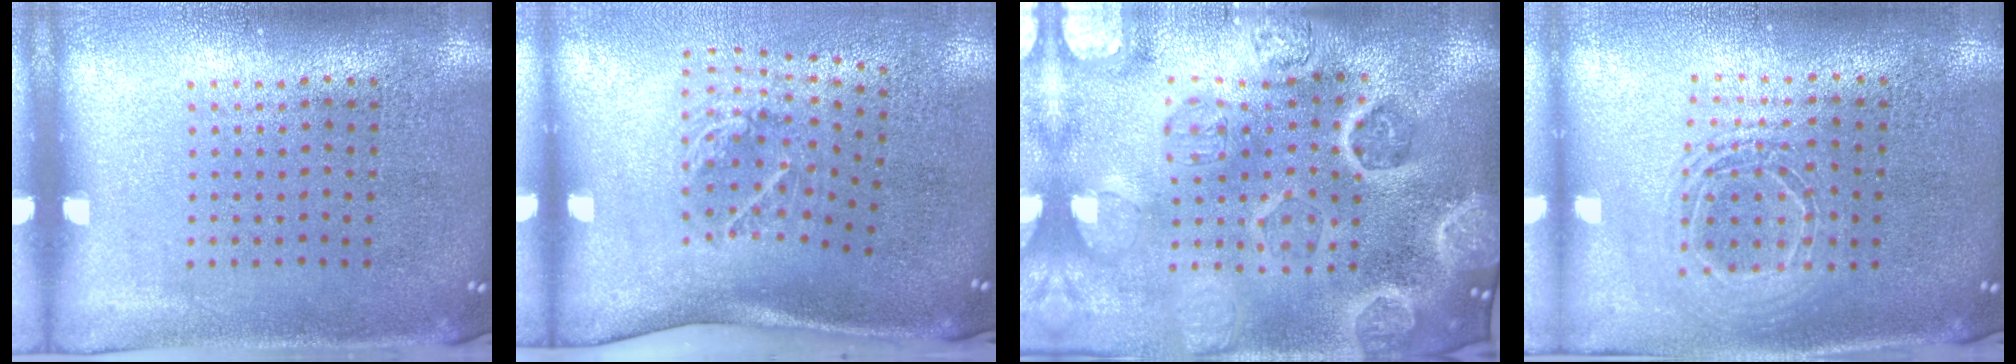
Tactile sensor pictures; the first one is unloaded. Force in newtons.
{"total": 2.1, "press": 1.3, "slide": 1.6}
{"total": 5.1, "press": 4.4, "slide": 2.5}
{"total": 1.6, "press": 1.3, "slide": 0.8}